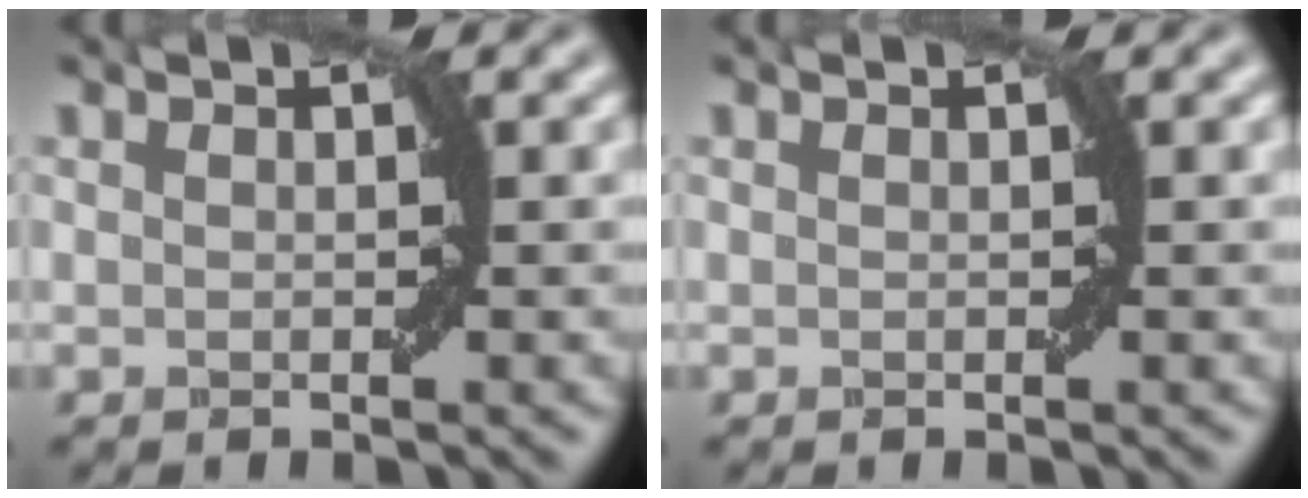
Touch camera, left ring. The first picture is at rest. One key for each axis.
{"total": 0.0}